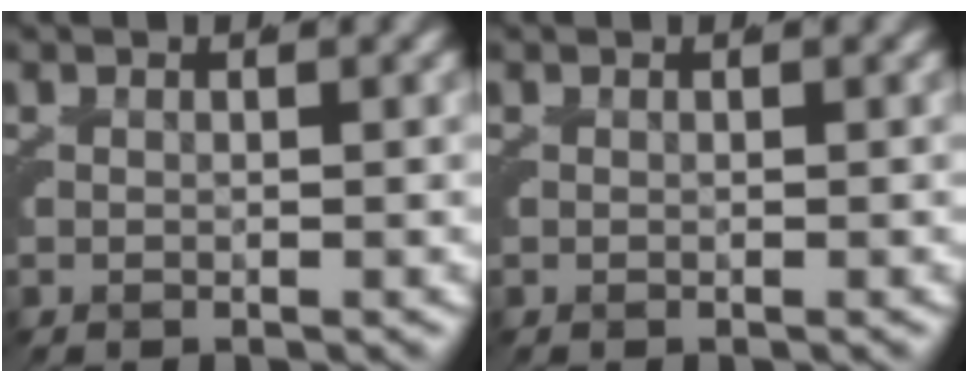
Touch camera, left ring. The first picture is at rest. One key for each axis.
{"total": 0.0}